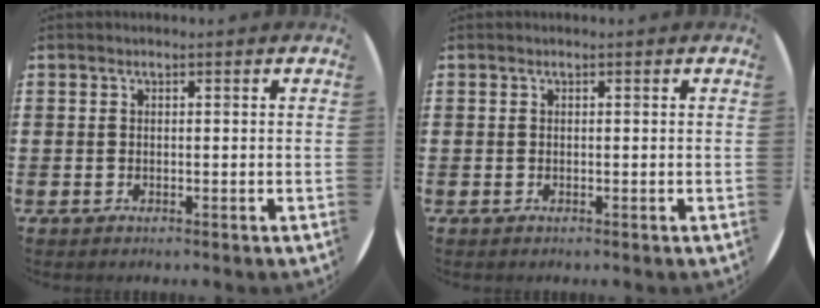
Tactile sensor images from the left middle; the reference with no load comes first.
{"total": 0.0}